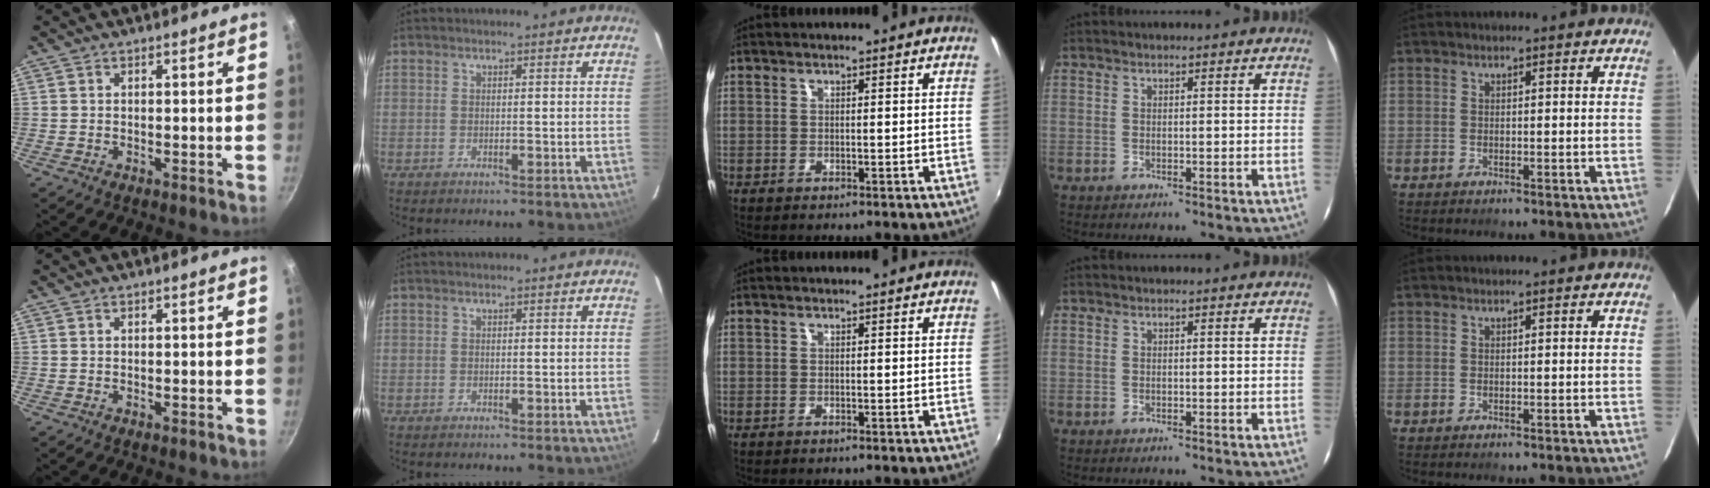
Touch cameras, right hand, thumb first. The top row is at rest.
{}